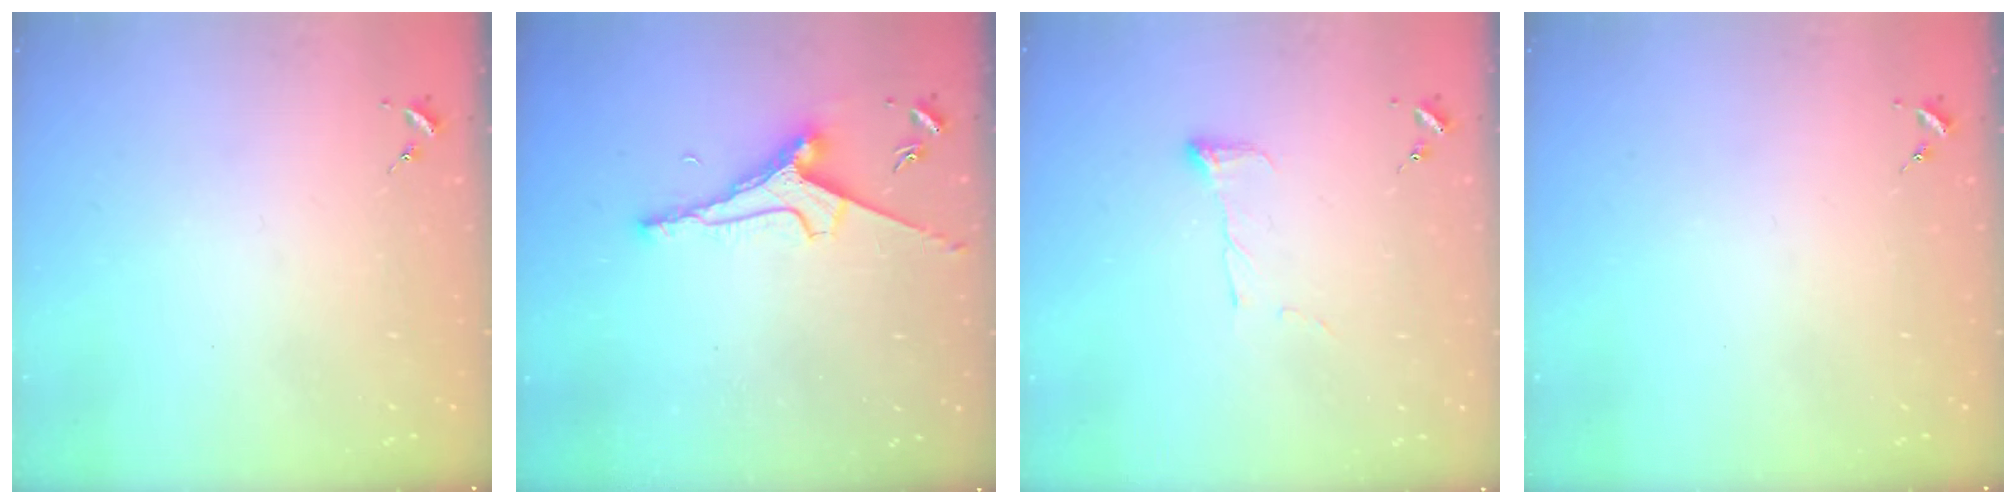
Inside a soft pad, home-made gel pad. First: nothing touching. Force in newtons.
{"total": 7.6, "press": 7.5, "slide": 0.9}
{"total": 6.1, "press": 6.1, "slide": 0.3}
{"total": 0.0}